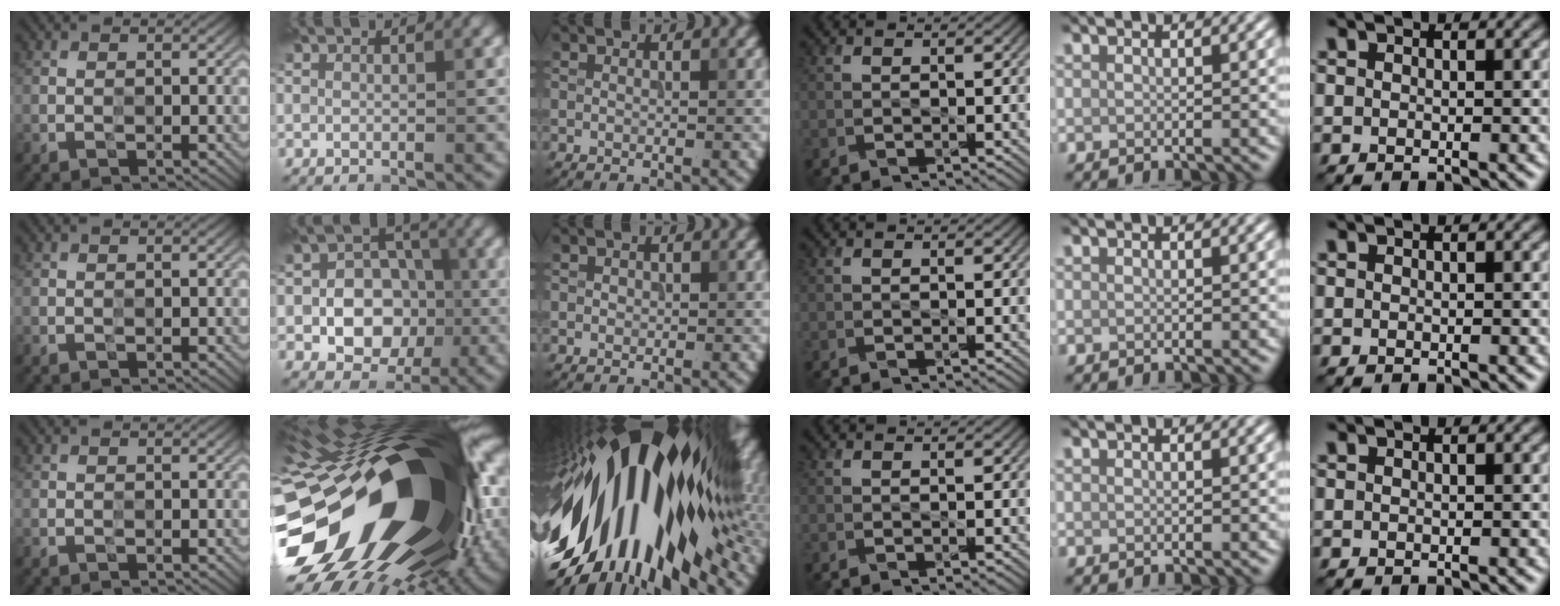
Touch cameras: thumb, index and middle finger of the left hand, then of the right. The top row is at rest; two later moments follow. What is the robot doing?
{"motion": "press", "object": "button"}